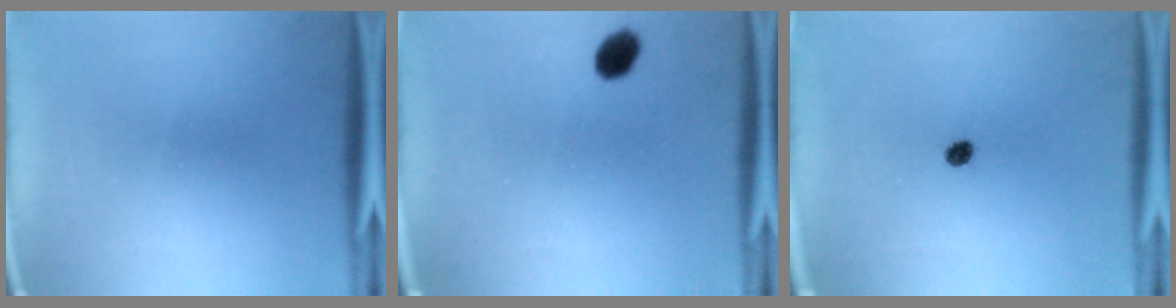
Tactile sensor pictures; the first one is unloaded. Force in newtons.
{"total": 3.7}
{"total": 1.7}